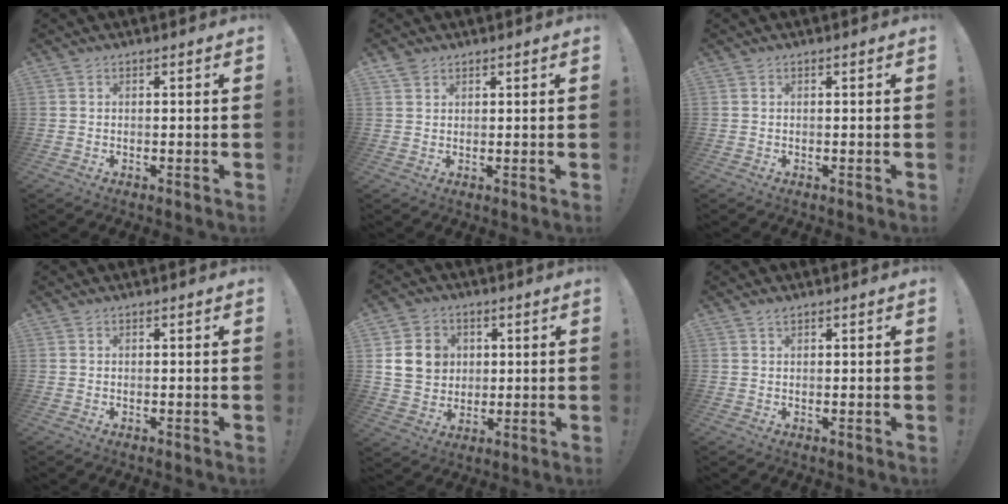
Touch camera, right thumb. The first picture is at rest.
{"total": 2.2, "force": [1.8, 1.3, 0.4], "torque": [0.000, -0.009, 0.033]}
{"total": 0.0}
{"total": 0.0}
{"total": 11.6, "force": [3.0, 10.1, 4.9], "torque": [-0.068, -0.010, 0.065]}
{"total": 1.1, "force": [0.9, 0.1, 0.5], "torque": [-0.002, -0.003, 0.016]}